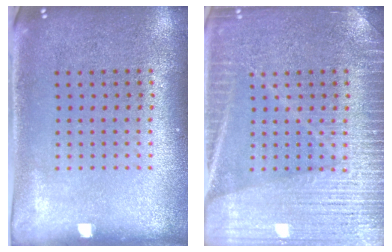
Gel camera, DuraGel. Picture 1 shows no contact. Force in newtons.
{"total": 5.6, "press": 5.5, "slide": 0.9}